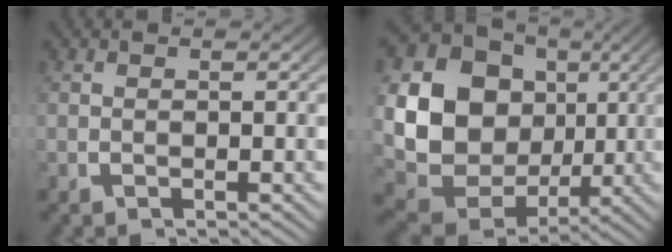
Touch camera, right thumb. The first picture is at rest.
{"total": 17.2, "force": [0.5, 14.1, 9.8], "torque": [-0.228, -0.035, 0.010]}